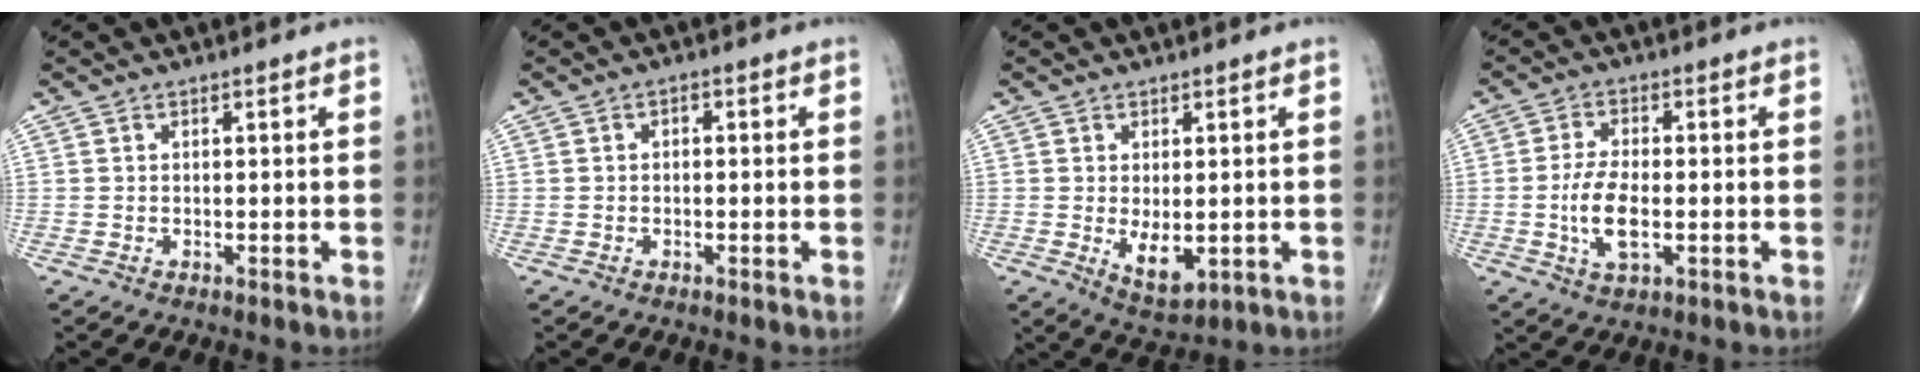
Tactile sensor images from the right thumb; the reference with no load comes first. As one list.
[{"total": 1.0, "force": [-0.1, 0.7, 0.7], "torque": [-0.002, 0.006, -0.007]}, {"total": 5.8, "force": [-0.7, 2.9, 4.9], "torque": [-0.067, -0.015, 0.002]}, {"total": 7.5, "force": [-1.4, 3.4, 6.6], "torque": [-0.133, 0.002, -0.025]}]